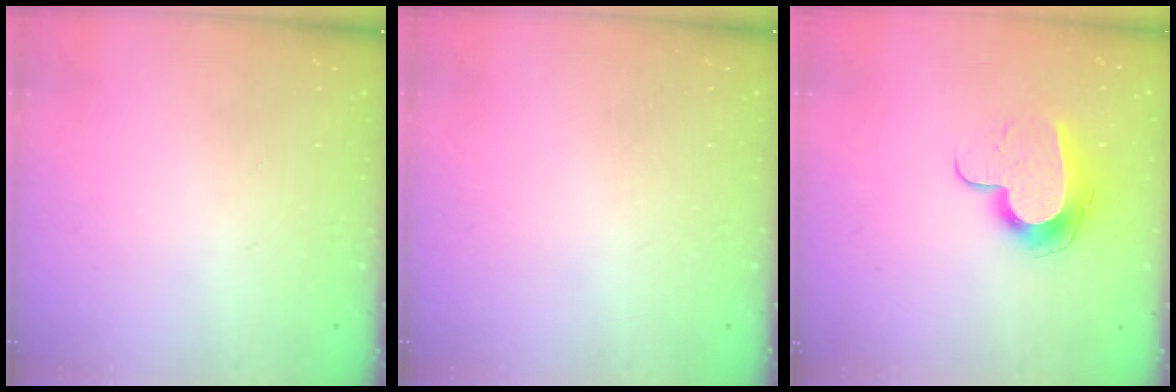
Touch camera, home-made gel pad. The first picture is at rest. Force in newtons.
{"total": 0.0}
{"total": 10.7, "press": 10.6, "slide": 0.7}